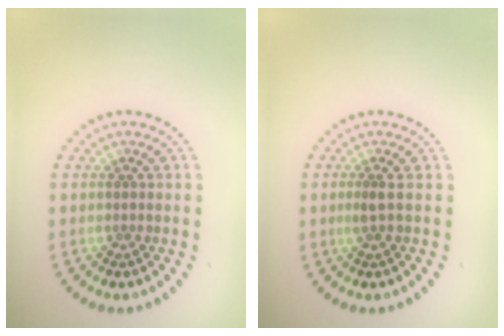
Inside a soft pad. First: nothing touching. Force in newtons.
{"total": 1.0, "press": 0.6, "slide": 0.8}